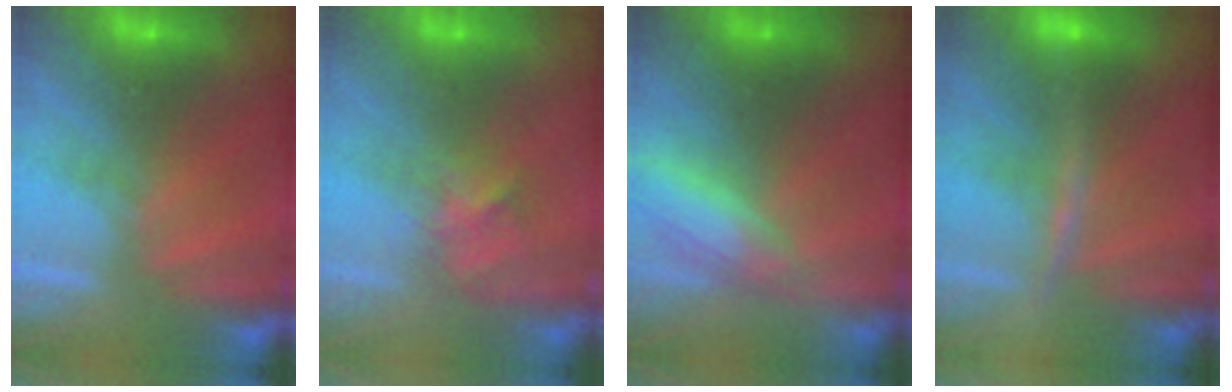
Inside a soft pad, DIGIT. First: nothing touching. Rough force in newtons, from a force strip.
{"total": 2.9}
{"total": 3.0}
{"total": 2.5}